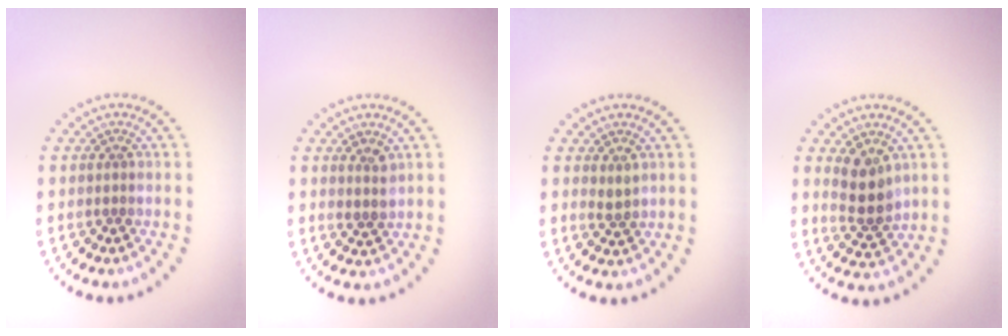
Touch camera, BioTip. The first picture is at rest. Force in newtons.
{"total": 1.4, "press": 1.2, "slide": 0.7}
{"total": 1.0, "press": 0.9, "slide": 0.4}
{"total": 3.7, "press": 3.4, "slide": 1.4}